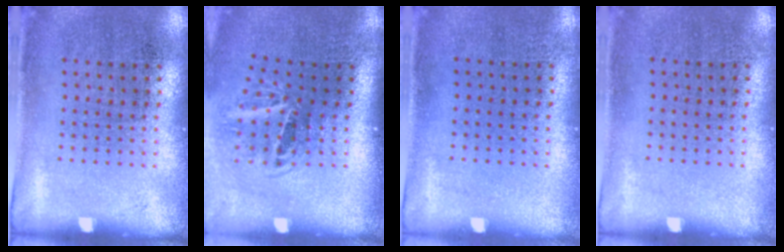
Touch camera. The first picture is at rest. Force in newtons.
{"total": 2.0, "press": 1.3, "slide": 1.5}
{"total": 0.0}
{"total": 0.0}